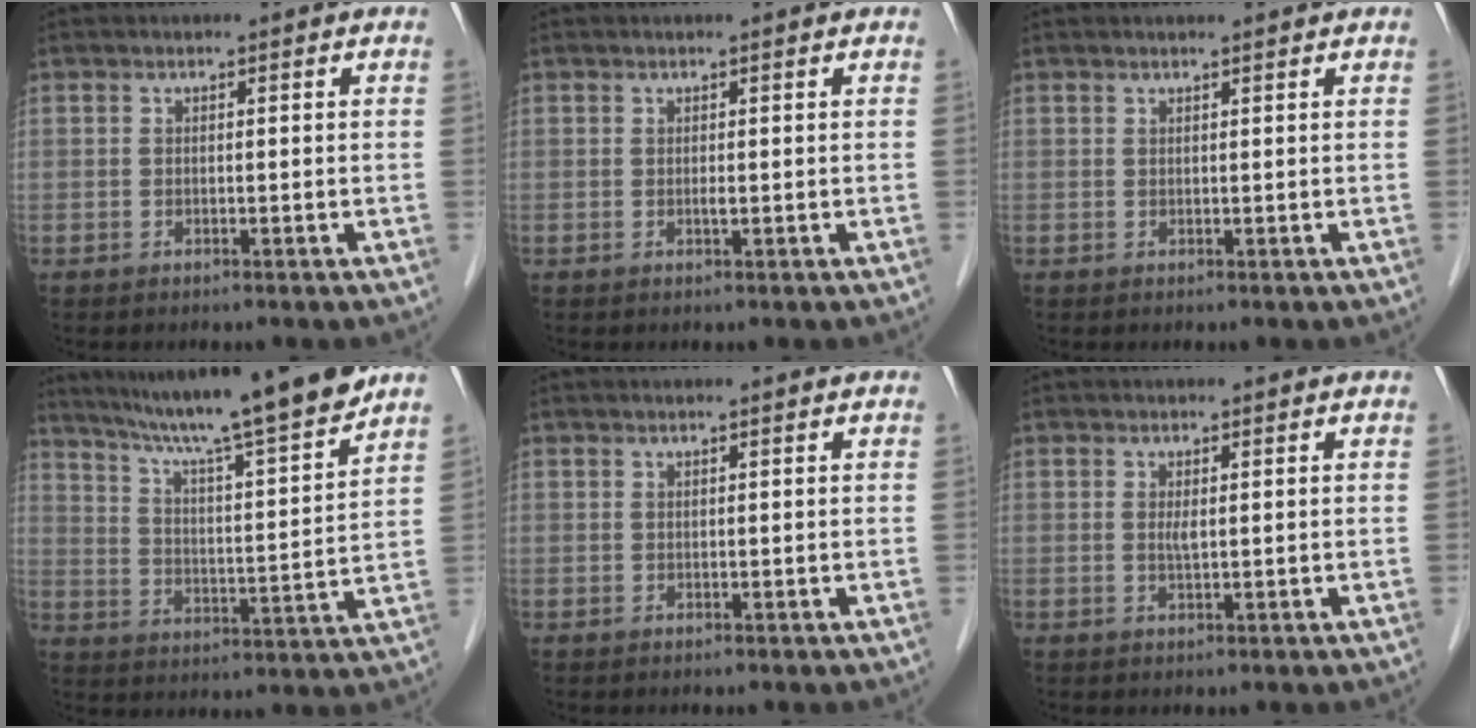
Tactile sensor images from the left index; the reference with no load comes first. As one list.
[{"total": 0.6, "force": [0.0, 0.0, 0.6], "torque": [-0.012, -0.001, -0.001]}, {"total": 1.5, "force": [1.4, -0.1, 0.5], "torque": [-0.008, 0.010, 0.020]}, {"total": 18.0, "force": [15.2, -1.0, 9.6], "torque": [-0.158, -0.007, 0.231]}, {"total": 0.0}, {"total": 1.1, "force": [0.3, 0.2, 1.1], "torque": [-0.028, -0.001, 0.003]}]